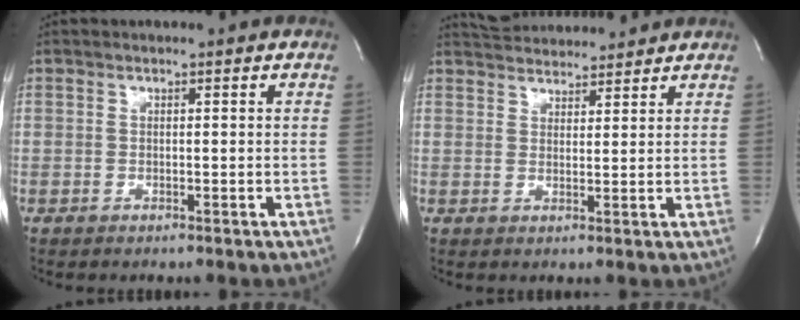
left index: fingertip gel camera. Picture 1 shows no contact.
{"total": 7.9, "force": [7.6, 1.2, 1.6], "torque": [-0.033, 0.022, 0.117]}